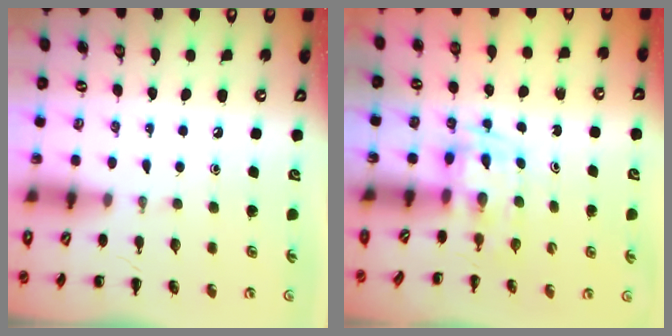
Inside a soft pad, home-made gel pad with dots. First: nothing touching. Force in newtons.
{"total": 2.8, "press": 2.5, "slide": 1.3}